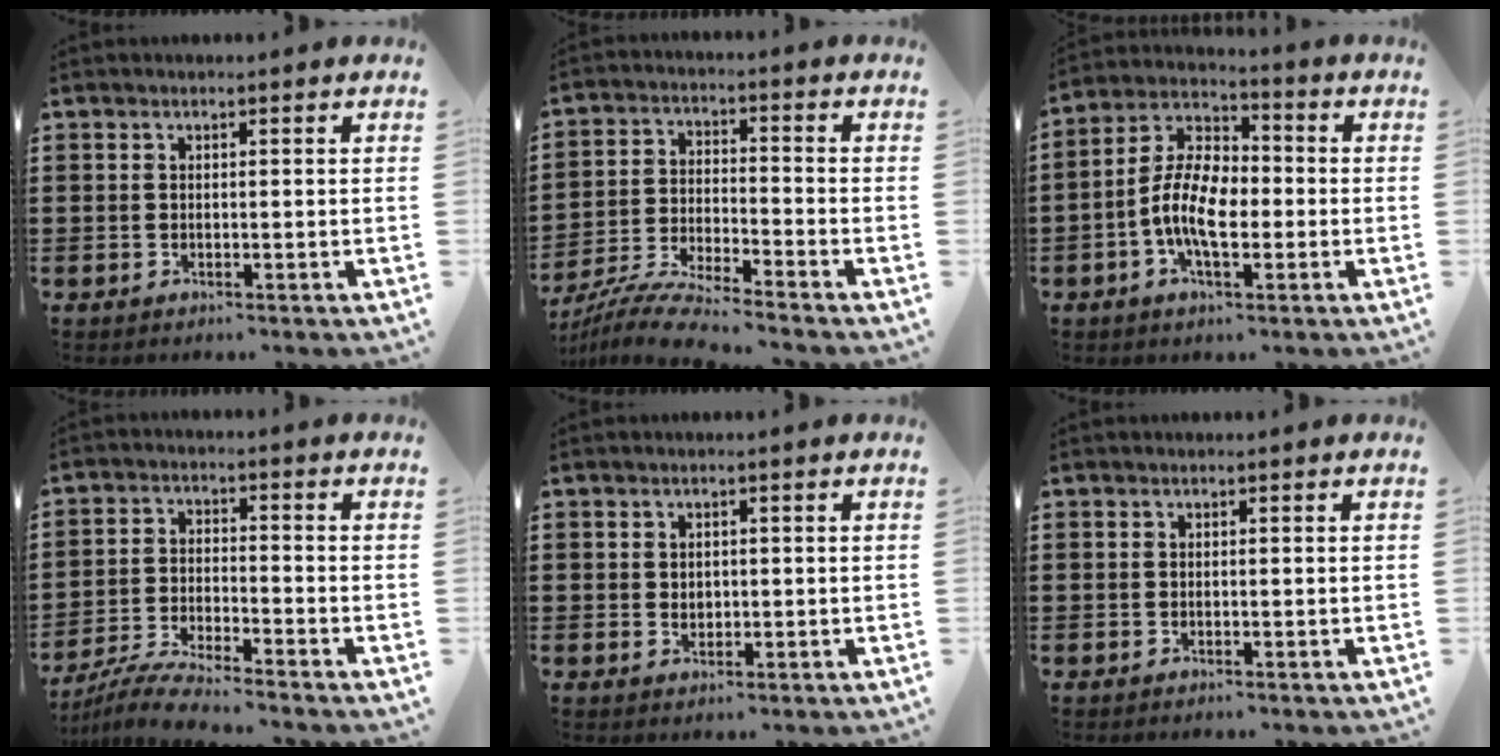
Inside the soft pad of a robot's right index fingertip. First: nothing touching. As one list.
[{"total": 7.0, "force": [-6.7, -0.3, 2.1], "torque": [-0.055, -0.009, -0.134]}, {"total": 9.8, "force": [-2.5, 4.8, 8.1], "torque": [-0.198, -0.006, -0.056]}, {"total": 5.2, "force": [-5.0, -0.2, 1.6], "torque": [-0.041, -0.010, -0.099]}, {"total": 1.2, "force": [0.3, 1.0, 0.6], "torque": [-0.014, 0.006, 0.005]}, {"total": 0.0}]